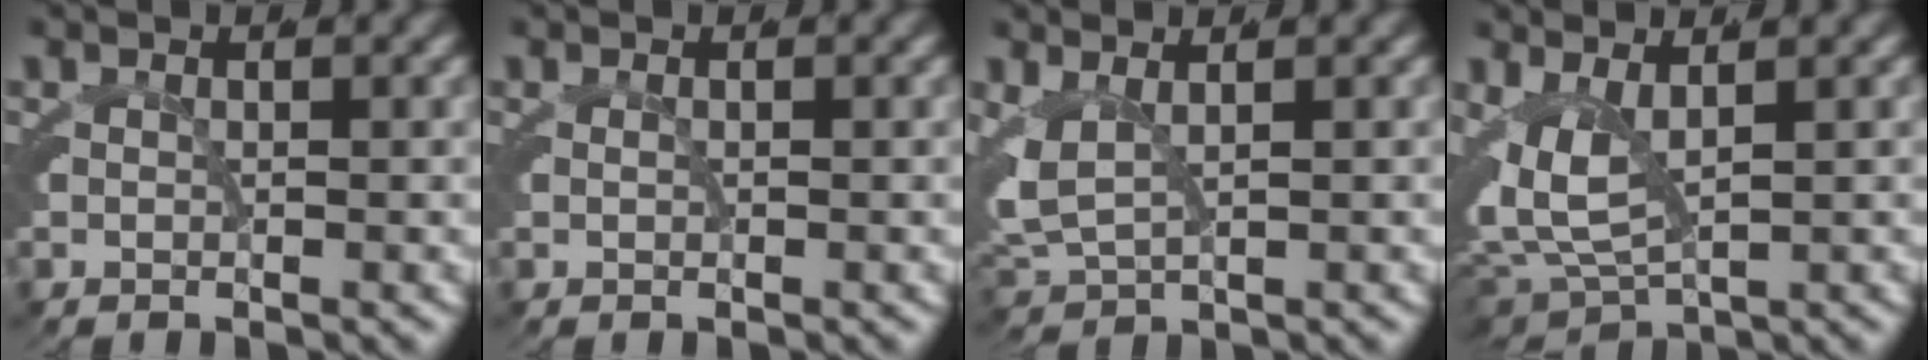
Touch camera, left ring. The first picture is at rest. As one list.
[{"total": 0.0}, {"total": 5.1, "force": [0.6, 4.1, 2.9], "torque": [-0.091, -0.011, 0.012]}, {"total": 7.6, "force": [0.3, 5.8, 4.9], "torque": [-0.124, -0.025, 0.008]}]